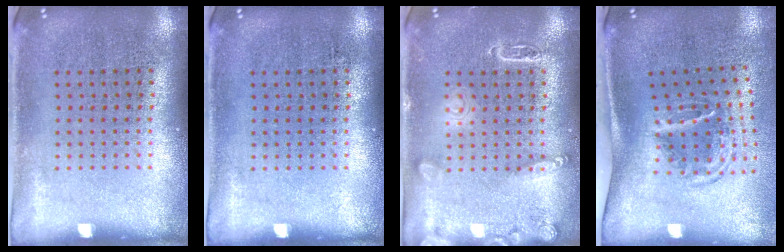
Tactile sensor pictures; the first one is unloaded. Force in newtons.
{"total": 0.0}
{"total": 2.5, "press": 2.5, "slide": 0.3}
{"total": 1.7, "press": 1.1, "slide": 1.3}